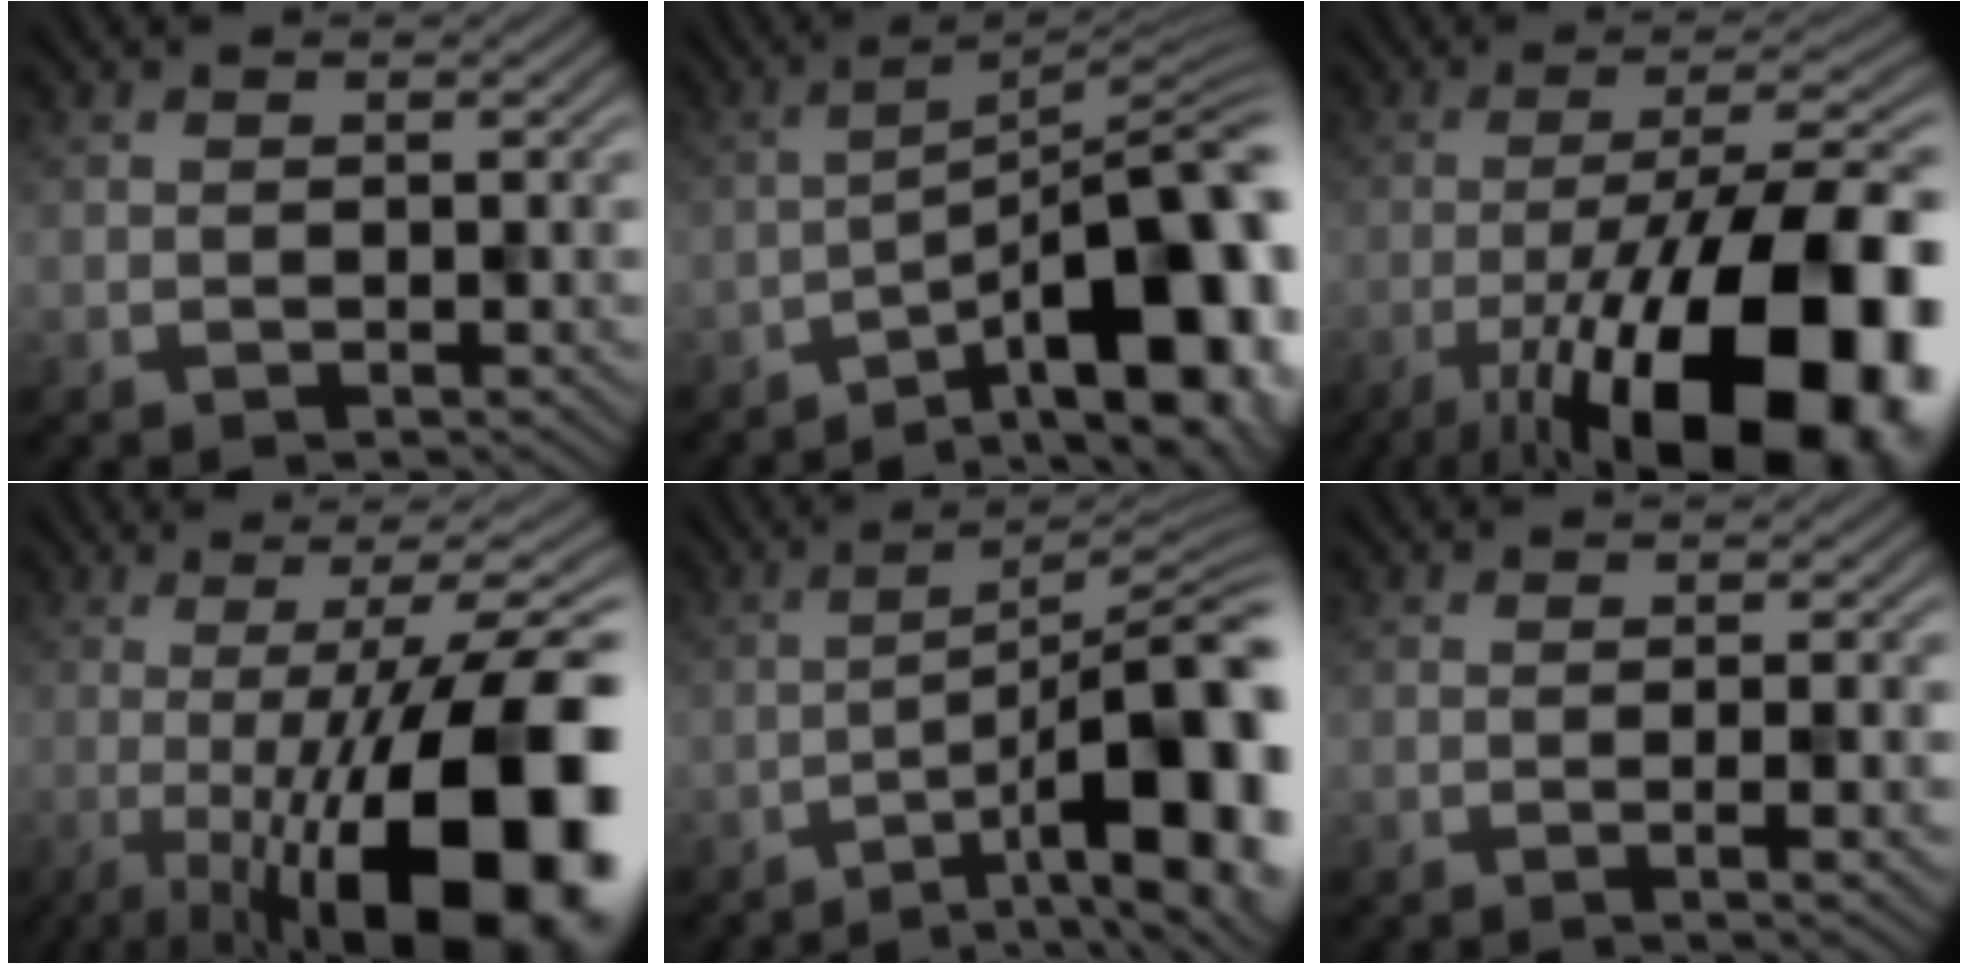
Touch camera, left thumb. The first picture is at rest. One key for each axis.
{"total": 14.6, "fx": -7.2, "fy": 4.4, "fz": 11.9, "tx": -0.152, "ty": 0.014, "tz": -0.107}
{"total": 20.6, "fx": -9.5, "fy": 6.6, "fz": 17.0, "tx": -0.253, "ty": -0.002, "tz": -0.156}
{"total": 20.0, "fx": -5.1, "fy": 5.6, "fz": 18.5, "tx": -0.222, "ty": 0.001, "tz": -0.081}
{"total": 14.1, "fx": -5.6, "fy": 3.6, "fz": 12.4, "tx": -0.151, "ty": 0.016, "tz": -0.081}
{"total": 2.3, "fx": -0.6, "fy": 0.2, "fz": 2.2, "tx": -0.038, "ty": 0.005, "tz": -0.012}